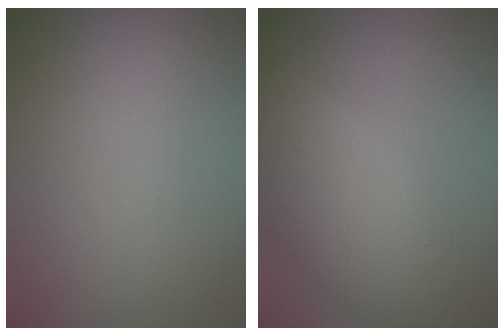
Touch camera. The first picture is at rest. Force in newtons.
{"total": 6.6, "press": 6.6, "slide": 0.4}